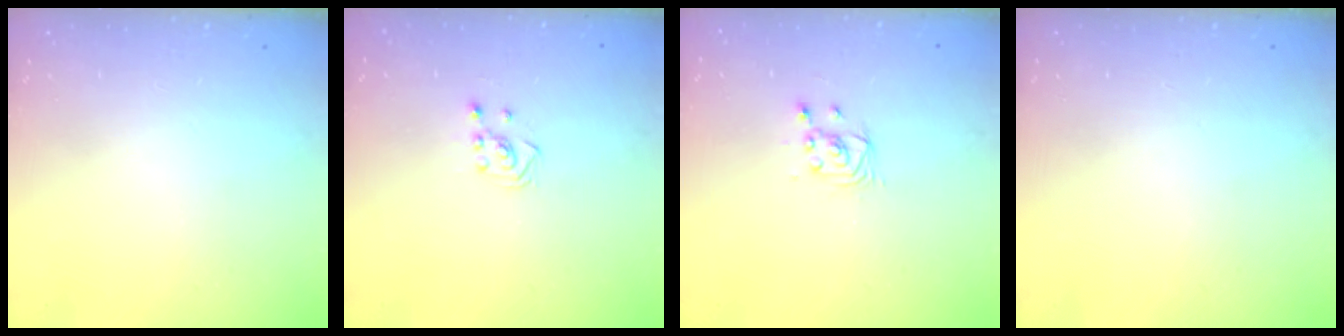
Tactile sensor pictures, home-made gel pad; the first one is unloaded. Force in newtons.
{"total": 2.5, "press": 2.4, "slide": 0.8}
{"total": 2.2, "press": 2.2, "slide": 0.3}
{"total": 0.0}